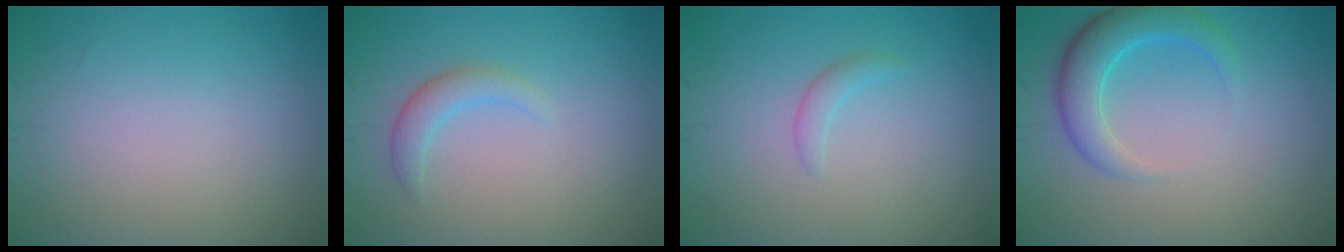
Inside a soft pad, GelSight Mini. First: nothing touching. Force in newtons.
{"total": 1.9, "press": 1.9, "slide": 0.0}
{"total": 1.0, "press": 1.0, "slide": 0.1}
{"total": 4.0, "press": 4.0, "slide": 0.3}